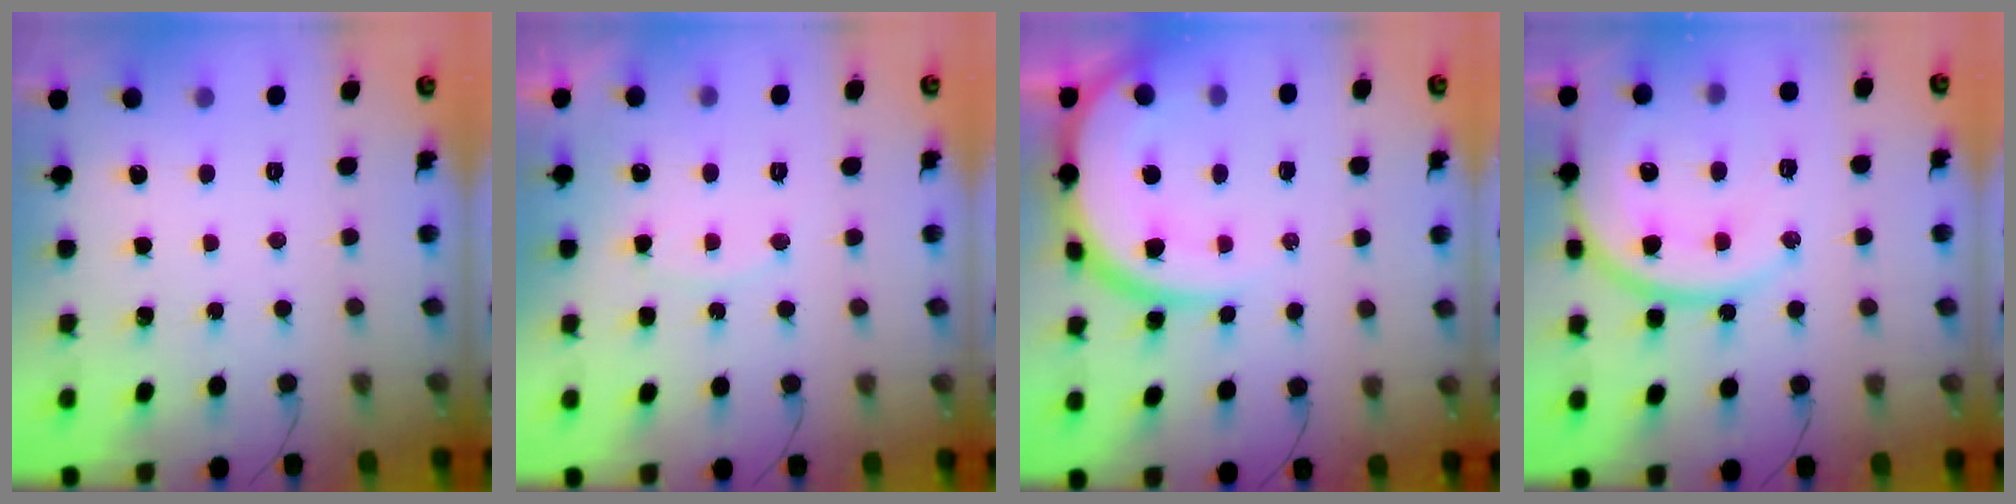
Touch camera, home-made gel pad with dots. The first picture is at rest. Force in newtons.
{"total": 6.0, "press": 6.0, "slide": 0.4}
{"total": 15.1, "press": 14.9, "slide": 2.2}
{"total": 18.3, "press": 17.9, "slide": 3.8}